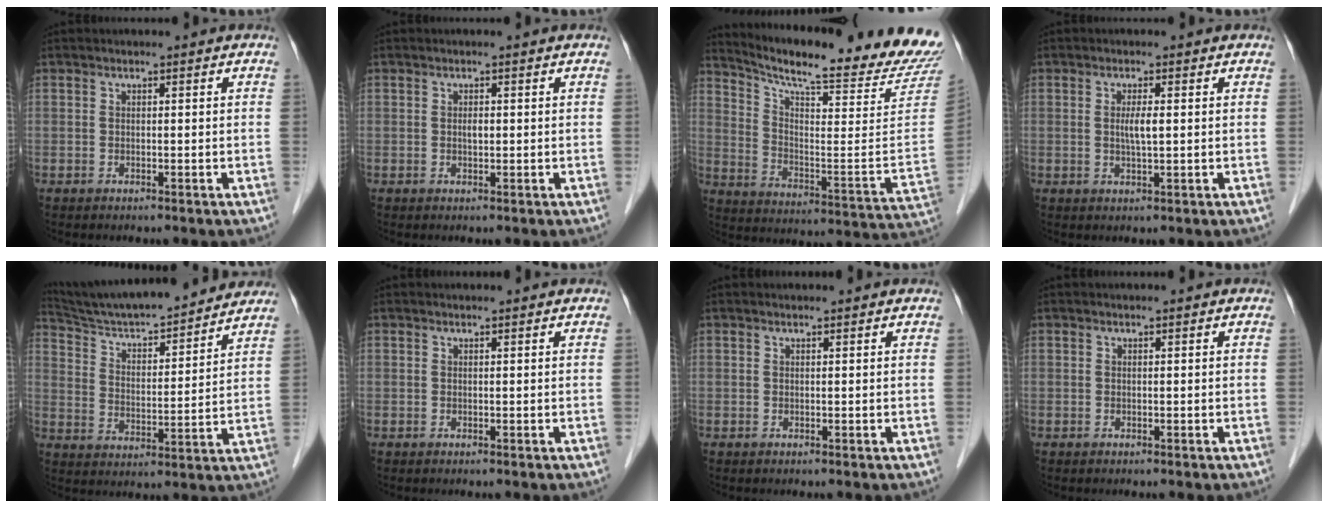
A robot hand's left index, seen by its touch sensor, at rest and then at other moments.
{"total": 0.8, "force": [-0.3, 0.3, 0.7], "torque": [-0.013, -0.005, -0.007]}
{"total": 25.3, "force": [23.0, 0.0, 10.4], "torque": [-0.170, -0.108, 0.301]}
{"total": 2.3, "force": [-0.2, 0.1, 2.3], "torque": [-0.045, -0.007, -0.004]}
{"total": 20.3, "force": [18.6, 2.0, 7.7], "torque": [-0.126, 0.006, 0.279]}
{"total": 1.0, "force": [1.0, 0.1, 0.2], "torque": [-0.008, 0.006, 0.009]}
{"total": 1.2, "force": [1.2, 0.1, 0.3], "torque": [-0.009, 0.006, 0.012]}
{"total": 0.0}